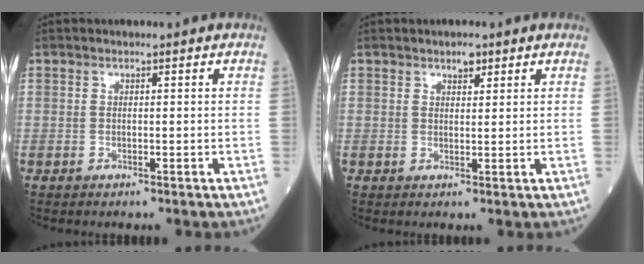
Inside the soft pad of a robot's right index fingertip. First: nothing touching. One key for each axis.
{"total": 1.7, "fx": 1.2, "fy": 0.8, "fz": 1.0, "tx": -0.015, "ty": 0.000, "tz": 0.017}